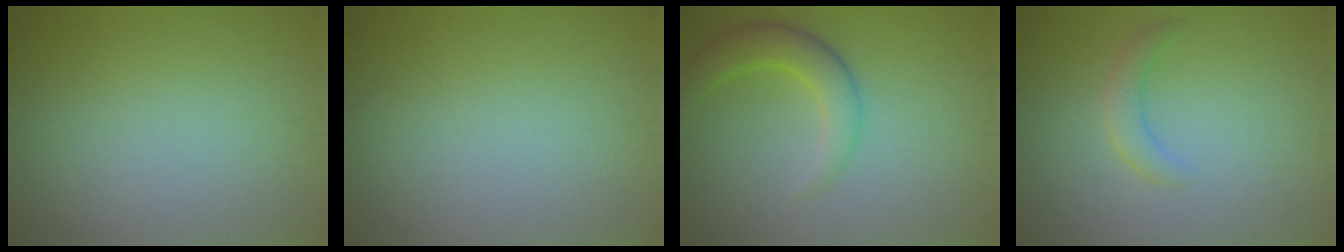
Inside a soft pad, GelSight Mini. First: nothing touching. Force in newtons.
{"total": 0.0}
{"total": 3.2, "press": 3.2, "slide": 0.1}
{"total": 1.8, "press": 1.8, "slide": 0.1}